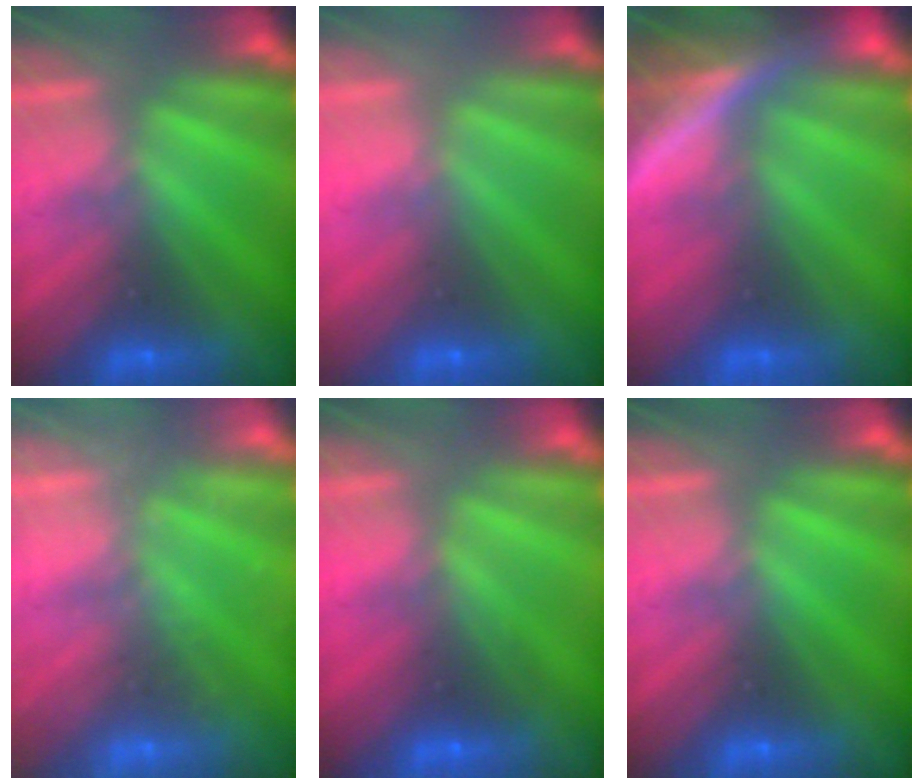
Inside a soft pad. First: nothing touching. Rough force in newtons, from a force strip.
{"total": 3.4}
{"total": 7.4}
{"total": 1.9}
{"total": 2.6}
{"total": 0.0}